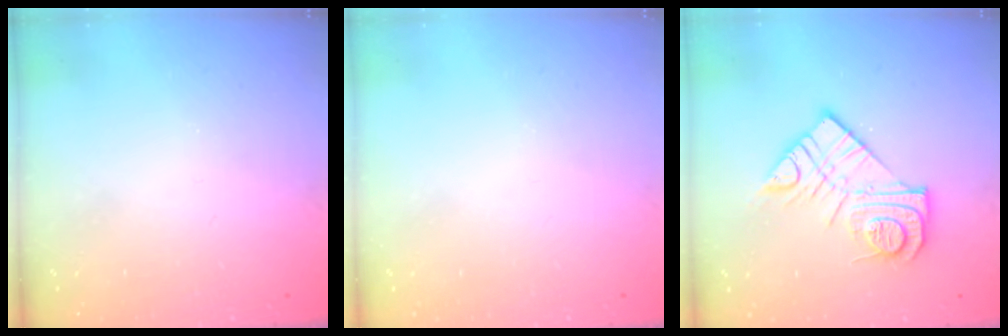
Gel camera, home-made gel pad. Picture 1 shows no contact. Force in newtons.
{"total": 0.0}
{"total": 14.1, "press": 14.1, "slide": 1.0}